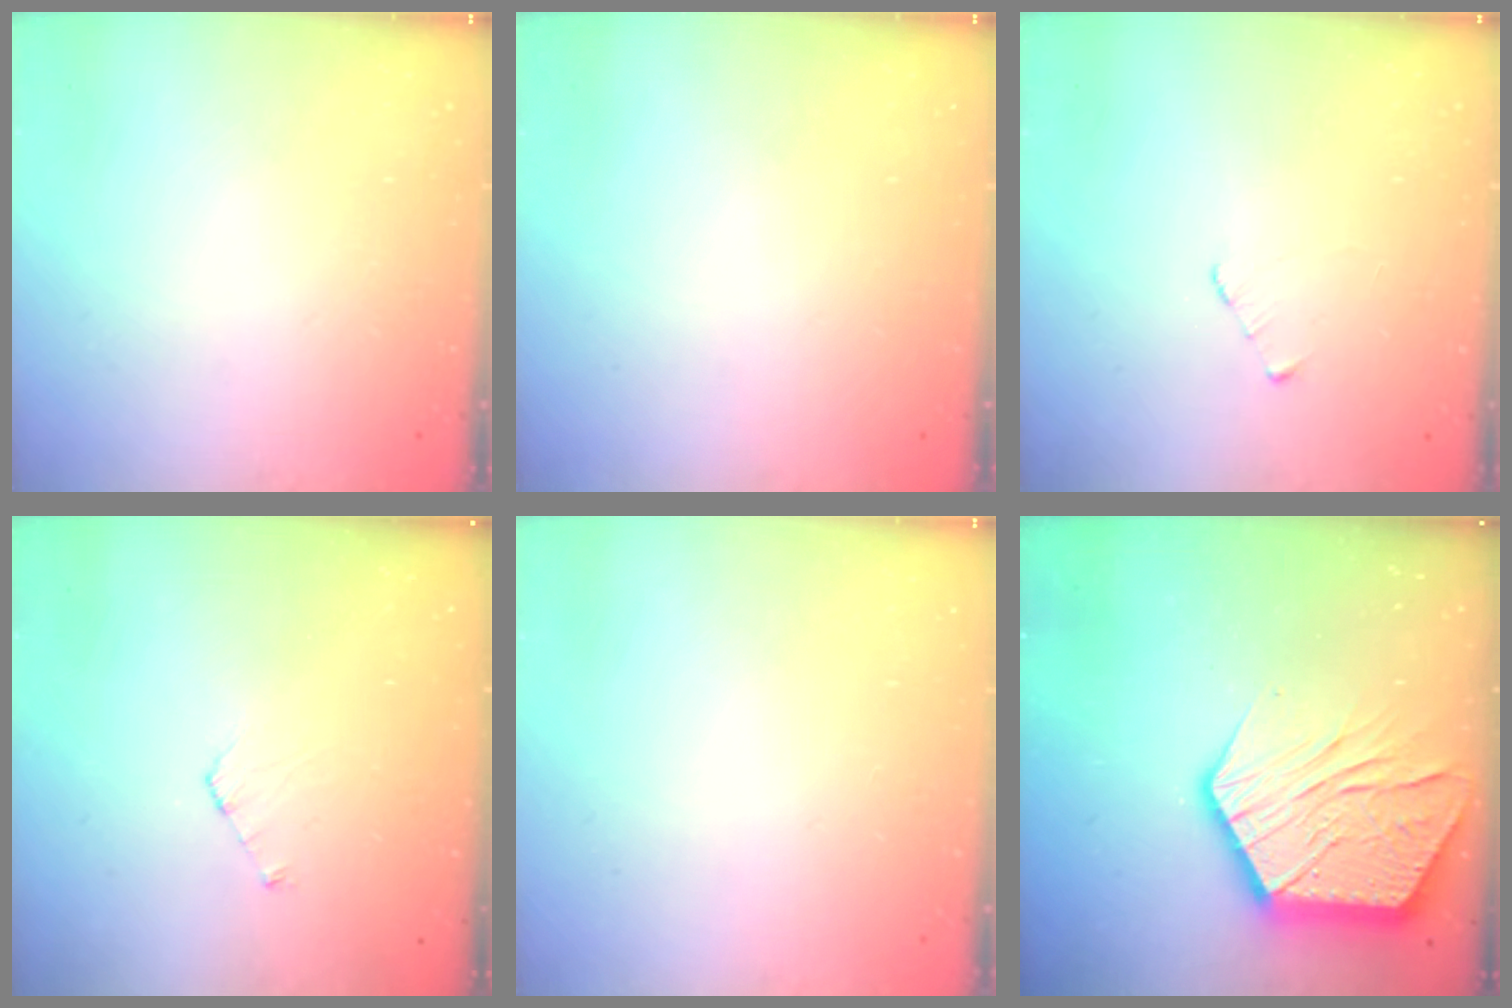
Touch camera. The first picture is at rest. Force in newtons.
{"total": 0.0}
{"total": 3.0, "press": 2.9, "slide": 0.3}
{"total": 3.9, "press": 3.8, "slide": 0.3}
{"total": 0.0}
{"total": 19.2, "press": 19.1, "slide": 1.5}